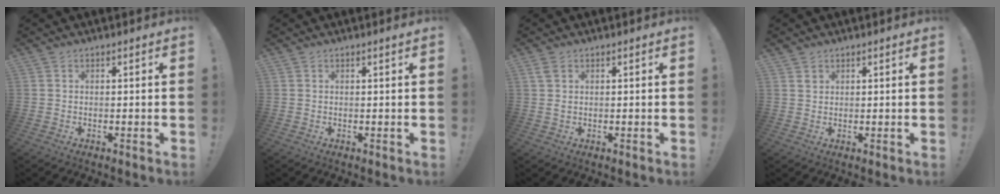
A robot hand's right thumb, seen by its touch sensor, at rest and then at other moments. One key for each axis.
{"total": 0.7, "fx": 0.5, "fy": -0.1, "fz": 0.5, "tx": -0.009, "ty": 0.000, "tz": 0.008}
{"total": 2.0, "fx": 0.9, "fy": 1.0, "fz": 1.5, "tx": -0.027, "ty": 0.000, "tz": 0.015}
{"total": 1.9, "fx": 1.3, "fy": 1.4, "fz": 0.2, "tx": 0.005, "ty": -0.008, "tz": 0.023}